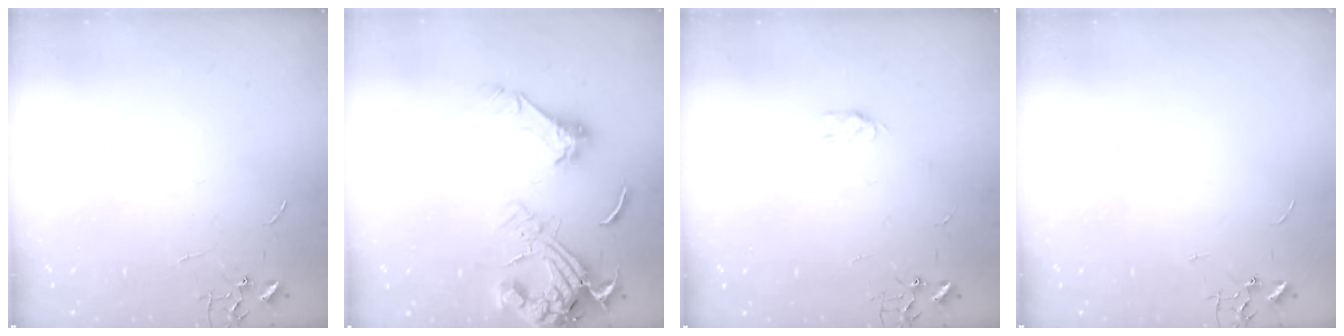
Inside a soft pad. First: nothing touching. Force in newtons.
{"total": 17.0, "press": 16.9, "slide": 1.9}
{"total": 2.5, "press": 2.5, "slide": 0.5}
{"total": 0.0}